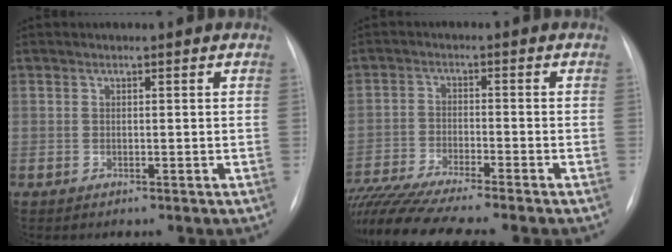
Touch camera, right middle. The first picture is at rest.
{"total": 15.0, "force": [-13.0, -0.3, 7.4], "torque": [-0.139, -0.028, -0.220]}